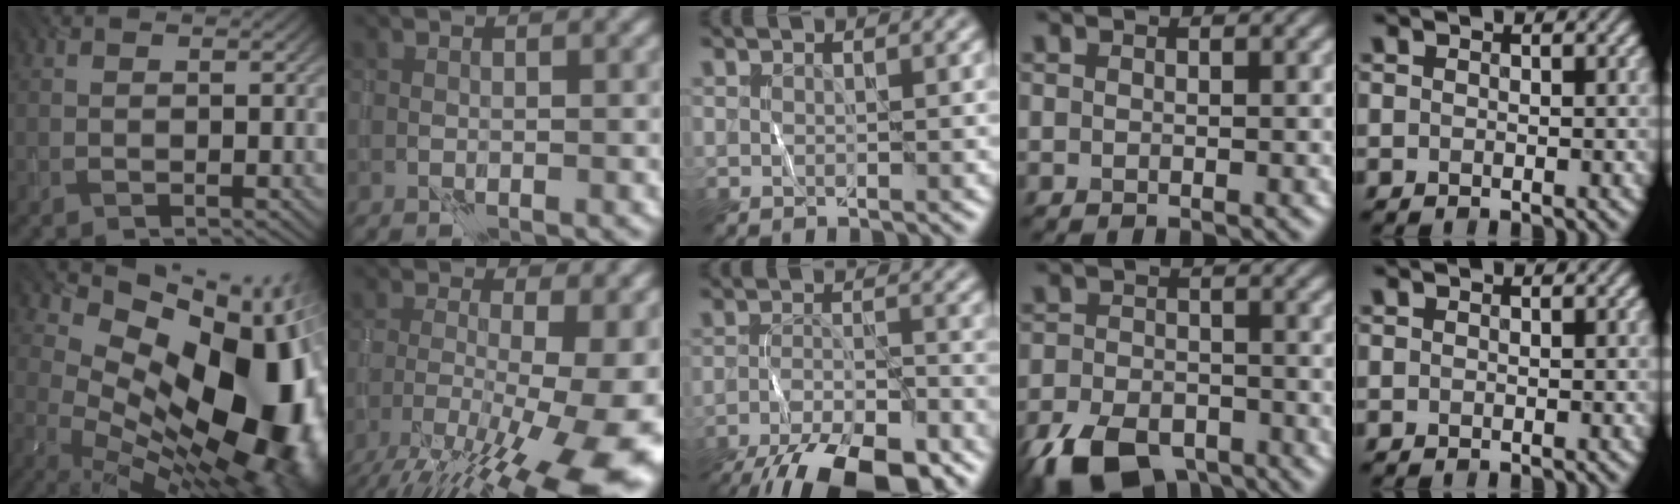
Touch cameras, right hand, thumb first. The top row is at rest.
{"thumb": {"total": 20.0, "force": [2.6, 11.7, 16.0], "torque": [-0.211, -0.018, 0.064]}, "index": {"total": 16.0, "force": [-7.6, 4.7, 13.3], "torque": [-0.211, -0.010, -0.114]}, "middle": {"total": 12.5, "force": [-9.4, 4.1, 7.1], "torque": [-0.131, -0.037, -0.141]}, "ring": {"total": 8.3, "force": [-5.9, 4.1, 4.0], "torque": [-0.081, -0.019, -0.103]}}